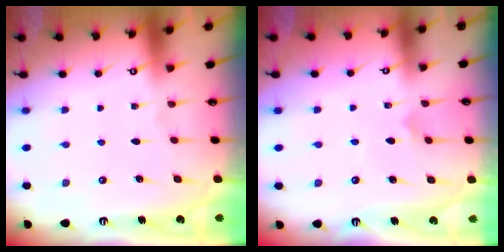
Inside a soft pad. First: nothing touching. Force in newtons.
{"total": 3.4, "press": 3.4, "slide": 0.4}